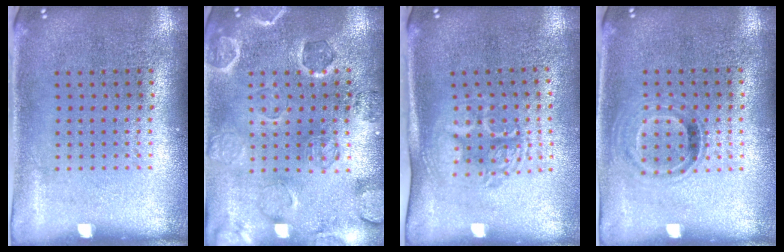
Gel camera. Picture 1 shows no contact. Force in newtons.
{"total": 0.7, "press": 0.7, "slide": 0.4}
{"total": 1.7, "press": 1.4, "slide": 1.1}
{"total": 0.9, "press": 0.8, "slide": 0.4}